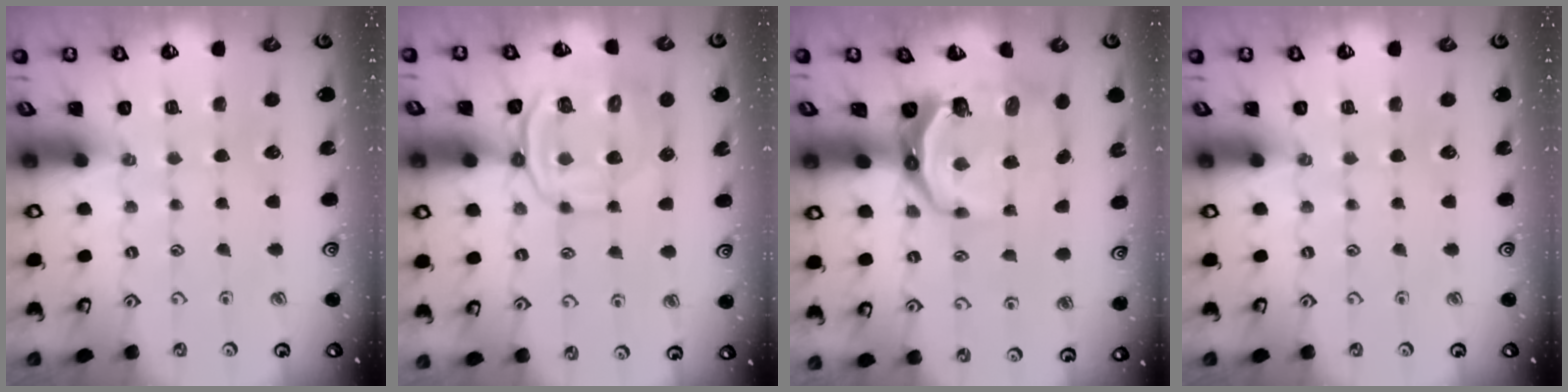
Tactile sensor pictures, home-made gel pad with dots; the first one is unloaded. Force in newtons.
{"total": 12.4, "press": 12.3, "slide": 1.8}
{"total": 11.3, "press": 10.3, "slide": 4.5}
{"total": 0.0}